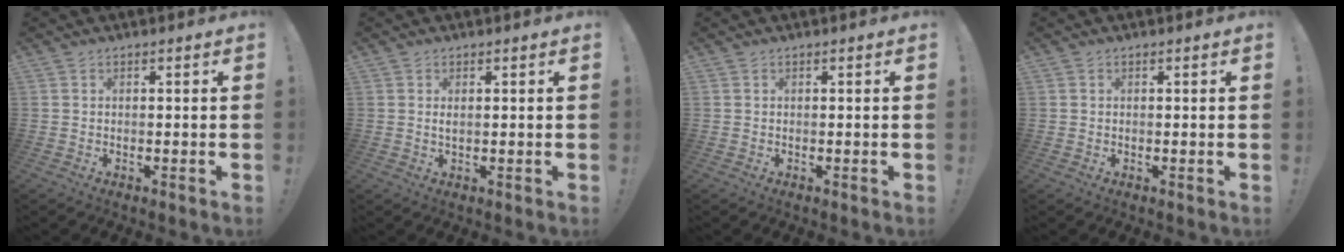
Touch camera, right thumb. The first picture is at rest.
{"total": 1.3, "force": [0.4, 0.3, 1.2], "torque": [-0.024, 0.002, 0.006]}
{"total": 0.0}
{"total": 0.5, "force": [0.0, 0.5, -0.1], "torque": [-0.003, 0.004, 0.002]}